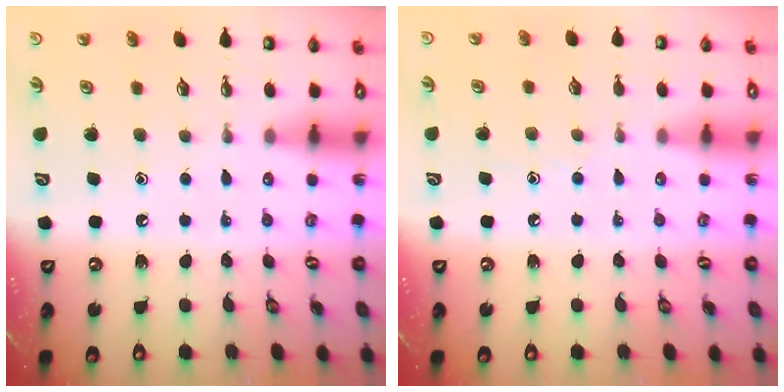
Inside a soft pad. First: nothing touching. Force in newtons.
{"total": 5.9, "press": 5.8, "slide": 0.7}